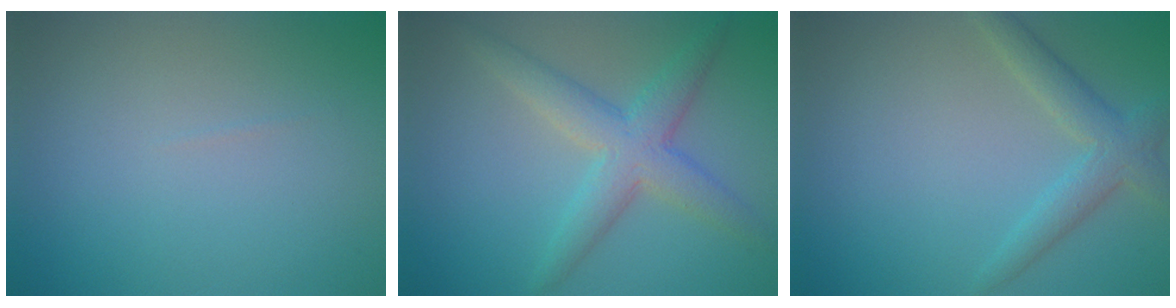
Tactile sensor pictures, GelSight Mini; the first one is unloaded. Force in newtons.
{"total": 4.5, "press": 4.5, "slide": 0.2}
{"total": 3.1, "press": 3.1, "slide": 0.2}